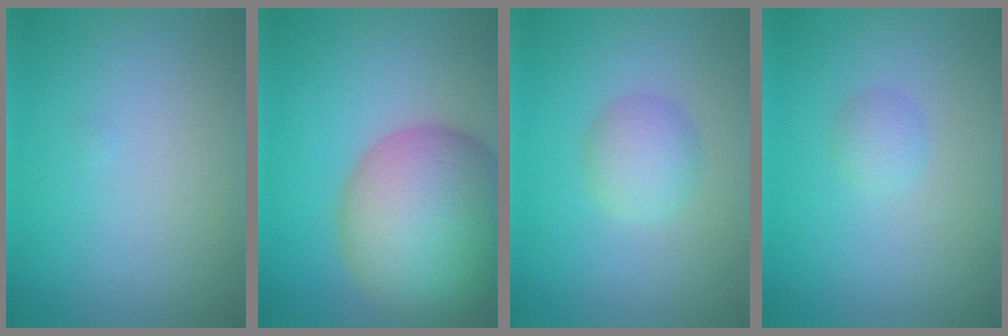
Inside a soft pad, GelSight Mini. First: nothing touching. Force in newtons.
{"total": 13.3, "press": 13.2, "slide": 0.9}
{"total": 2.7, "press": 2.7, "slide": 0.1}
{"total": 1.2, "press": 1.2, "slide": 0.0}